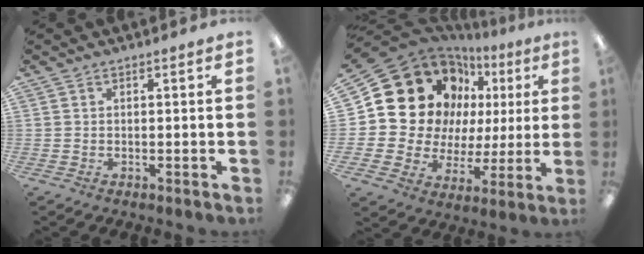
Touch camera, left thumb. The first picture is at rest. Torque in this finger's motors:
{"motor_torque": [1.51, 3.50, -0.02, 0.05, 0.17]}